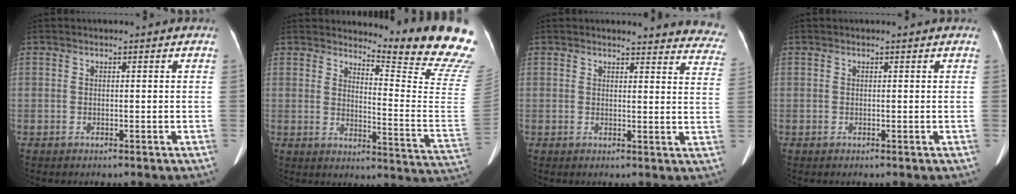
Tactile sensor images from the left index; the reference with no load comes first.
{"total": 17.3, "force": [16.3, -1.3, 5.7], "torque": [-0.086, -0.156, 0.182]}
{"total": 16.6, "force": [16.1, 2.8, 3.3], "torque": [0.001, -0.083, 0.145]}
{"total": 1.1, "force": [1.1, 0.1, 0.3], "torque": [-0.013, 0.006, 0.009]}